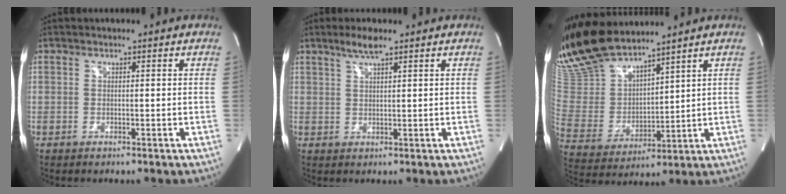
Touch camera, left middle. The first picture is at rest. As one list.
[{"total": 3.3, "force": [2.4, 0.3, 2.2], "torque": [-0.051, 0.003, 0.048]}, {"total": 14.4, "force": [13.1, 2.3, 5.5], "torque": [-0.123, -0.001, 0.273]}]